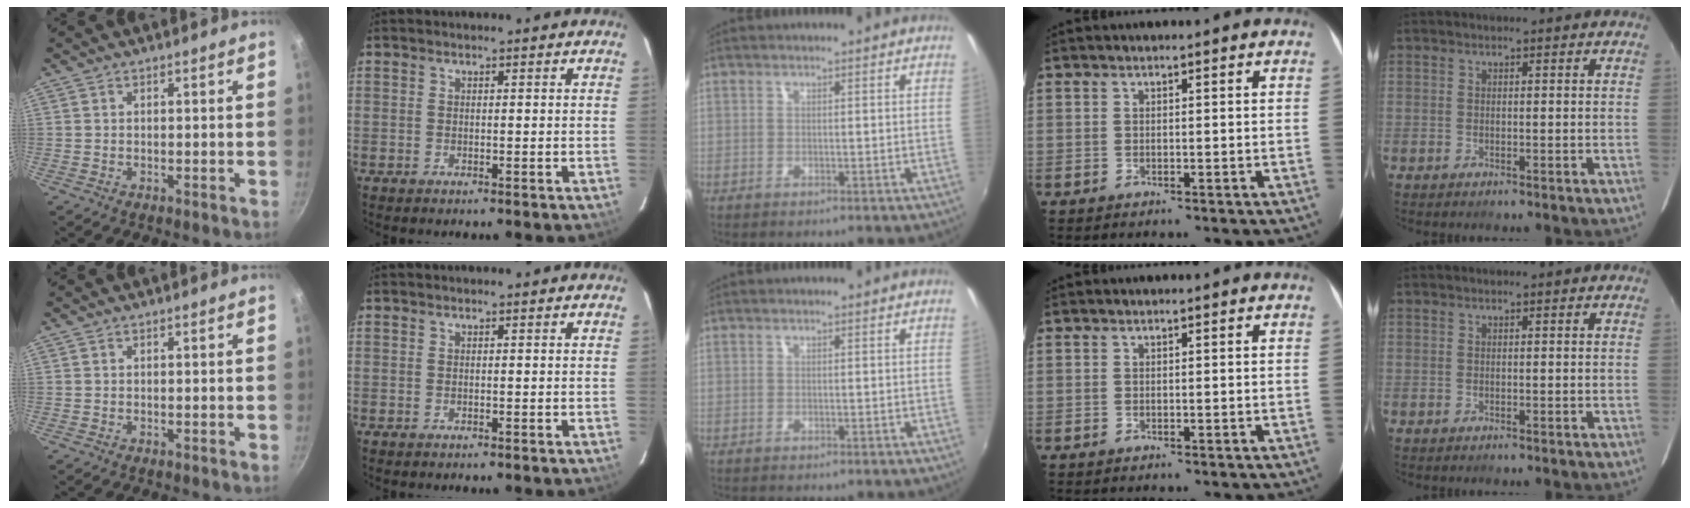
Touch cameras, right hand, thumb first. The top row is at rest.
{}